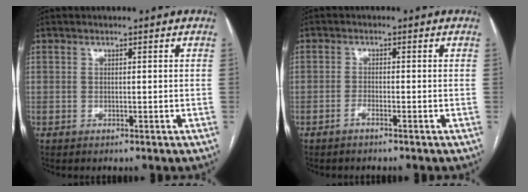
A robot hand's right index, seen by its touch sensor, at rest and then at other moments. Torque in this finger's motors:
{"motor_torque": [-0.88, 0.77, -0.67, -0.21]}